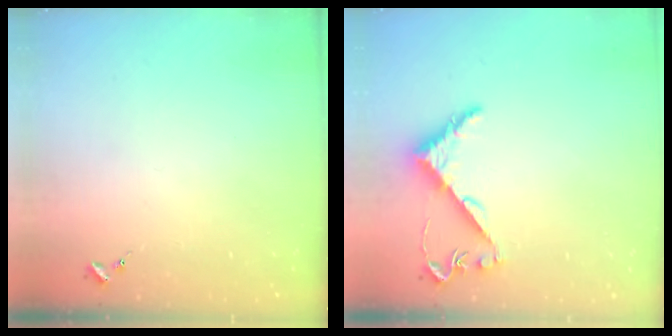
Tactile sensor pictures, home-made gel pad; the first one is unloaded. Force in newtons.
{"total": 5.2, "press": 5.2, "slide": 0.4}